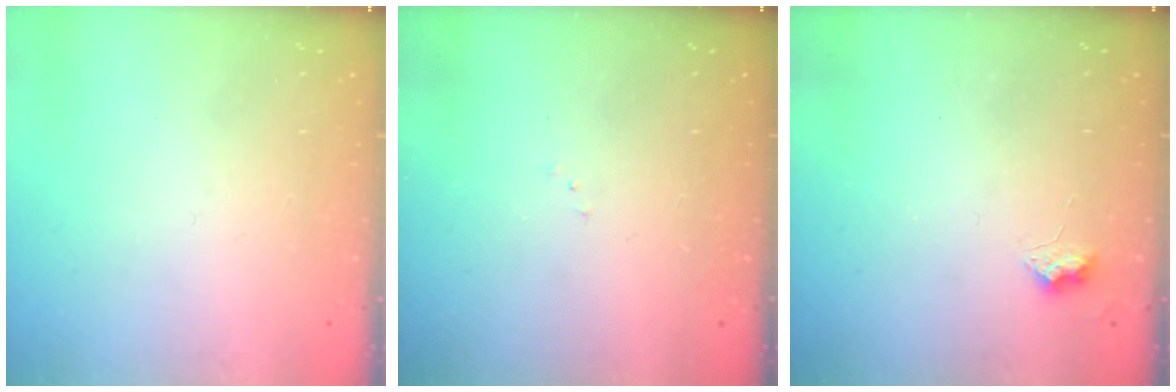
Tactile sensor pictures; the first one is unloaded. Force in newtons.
{"total": 6.4, "press": 6.4, "slide": 0.6}
{"total": 5.9, "press": 5.9, "slide": 0.7}